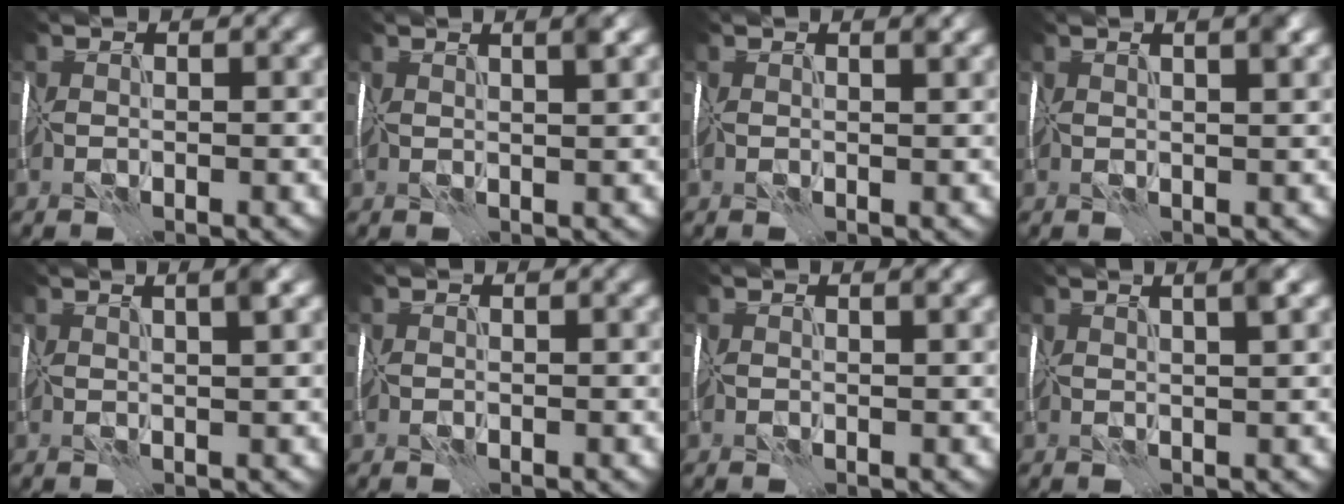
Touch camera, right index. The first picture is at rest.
{"total": 1.9, "force": [1.3, -0.2, 1.4], "torque": [-0.018, 0.009, 0.018]}
{"total": 1.0, "force": [0.7, 0.2, 0.7], "torque": [-0.005, 0.001, 0.011]}
{"total": 2.3, "force": [1.2, 0.2, 1.9], "torque": [-0.022, 0.011, 0.016]}
{"total": 2.2, "force": [1.3, -0.2, 1.8], "torque": [-0.025, 0.013, 0.021]}
{"total": 0.0}
{"total": 0.7, "force": [0.4, 0.1, 0.6], "torque": [-0.006, 0.001, 0.007]}
{"total": 2.5, "force": [1.5, 0.0, 2.0], "torque": [-0.024, 0.016, 0.022]}